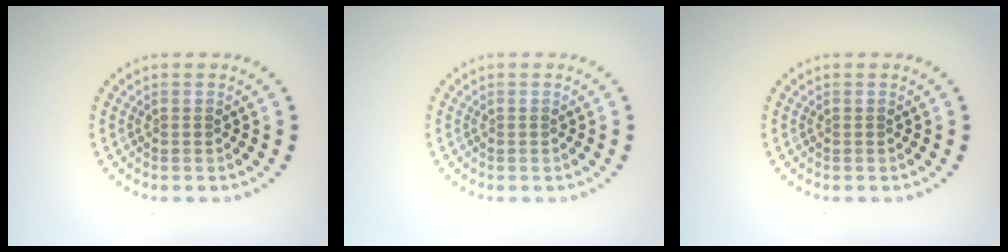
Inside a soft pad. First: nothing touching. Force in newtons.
{"total": 0.0}
{"total": 0.0}